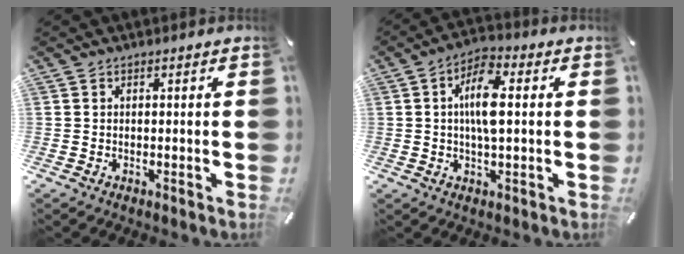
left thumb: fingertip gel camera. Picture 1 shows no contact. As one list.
[{"total": 9.3, "force": [1.1, 3.8, 8.5], "torque": [-0.164, 0.004, 0.014]}]